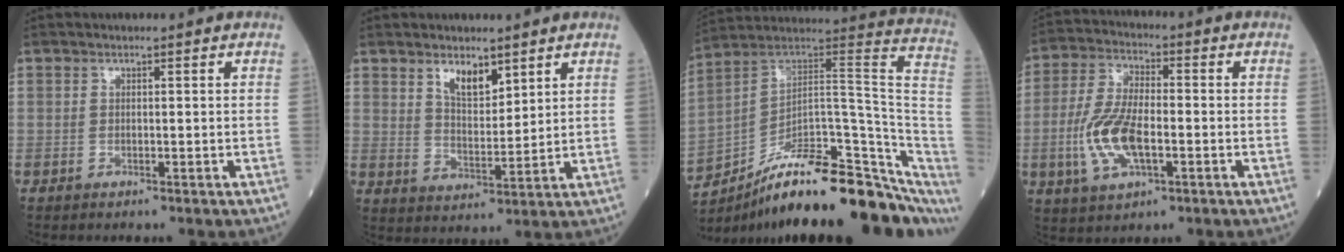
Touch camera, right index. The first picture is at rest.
{"total": 5.3, "force": [3.6, 2.0, 3.3], "torque": [-0.064, -0.005, 0.070]}
{"total": 27.3, "force": [-17.9, 7.2, 19.3], "torque": [-0.197, 0.047, -0.265]}
{"total": 10.7, "force": [-2.6, 4.1, 9.5], "torque": [-0.210, 0.001, -0.051]}